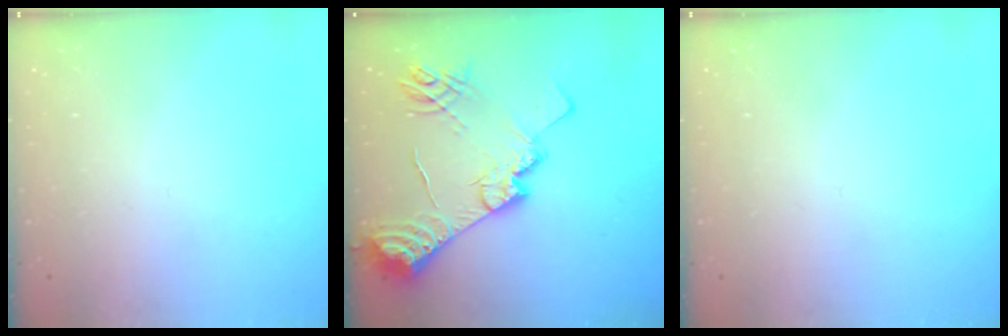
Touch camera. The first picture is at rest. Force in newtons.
{"total": 20.1, "press": 20.0, "slide": 1.4}
{"total": 0.0}